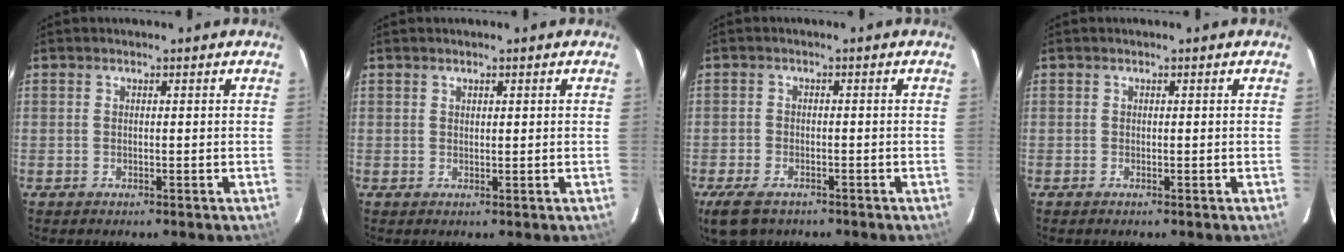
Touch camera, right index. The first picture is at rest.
{"total": 0.8, "force": [0.5, 0.4, 0.3], "torque": [-0.004, 0.003, 0.009]}
{"total": 6.8, "force": [-4.7, 3.5, 3.4], "torque": [-0.091, -0.017, -0.085]}
{"total": 0.0}